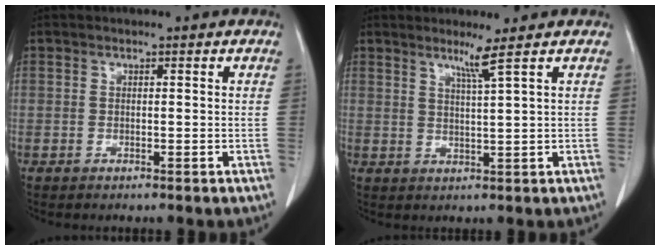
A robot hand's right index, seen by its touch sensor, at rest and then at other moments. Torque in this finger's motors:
{"motor_torque": [0.02, 0.05, 0.00, 0.02]}